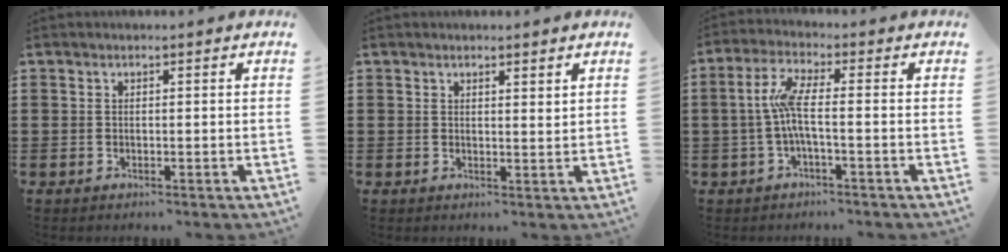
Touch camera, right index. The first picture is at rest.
{"total": 1.5, "force": [1.3, 0.4, 0.6], "torque": [-0.005, -0.001, 0.023]}
{"total": 5.8, "force": [-0.9, 1.1, 5.7], "torque": [-0.127, -0.004, -0.027]}